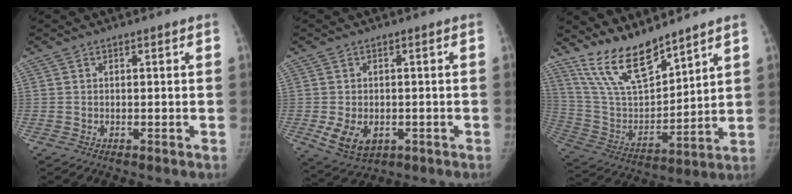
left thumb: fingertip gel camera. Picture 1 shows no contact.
{"total": 7.4, "force": [-2.0, 5.1, 5.0], "torque": [-0.077, -0.007, -0.019]}
{"total": 15.4, "force": [12.5, 4.5, 7.7], "torque": [-0.118, -0.073, 0.249]}